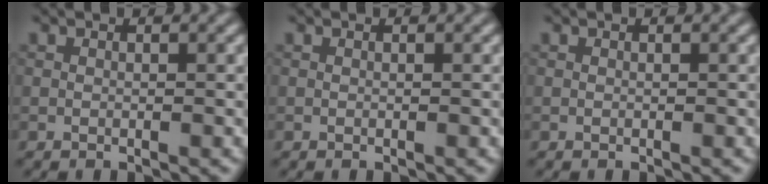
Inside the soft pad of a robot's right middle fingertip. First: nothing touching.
{"total": 0.0}
{"total": 0.0}